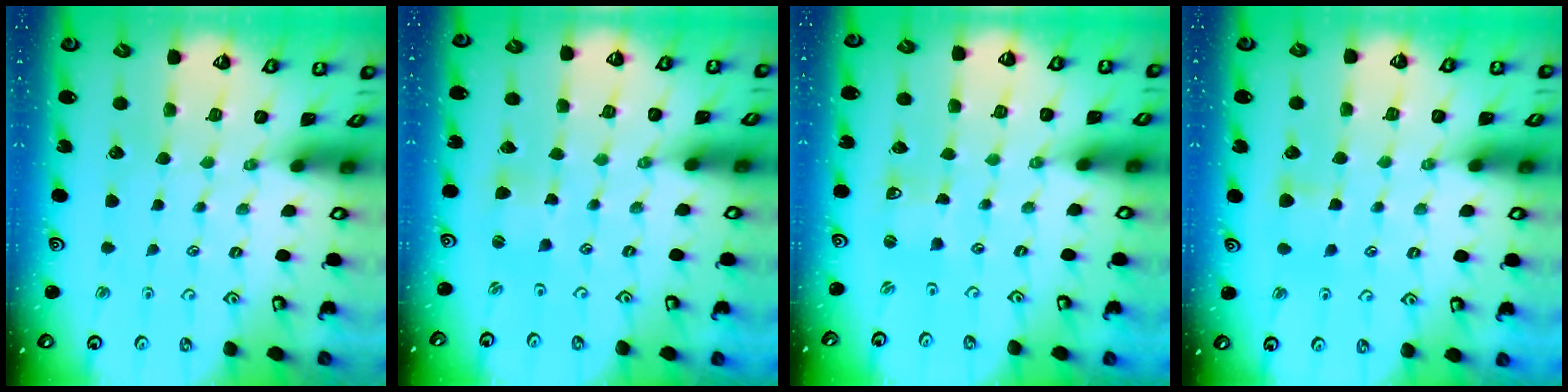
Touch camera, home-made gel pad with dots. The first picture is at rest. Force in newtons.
{"total": 1.8, "press": 1.8, "slide": 0.3}
{"total": 0.0}
{"total": 4.5, "press": 4.4, "slide": 0.9}